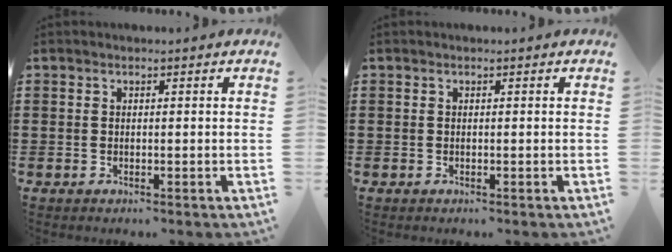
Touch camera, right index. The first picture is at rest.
{"total": 0.0}